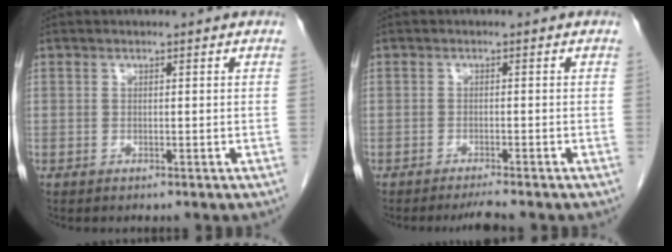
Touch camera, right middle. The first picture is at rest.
{"total": 2.3, "force": [-2.1, -0.4, 0.9], "torque": [-0.017, -0.006, -0.035]}